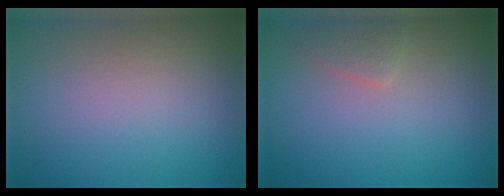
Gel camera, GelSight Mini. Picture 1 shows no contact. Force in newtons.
{"total": 1.6, "press": 1.6, "slide": 0.0}